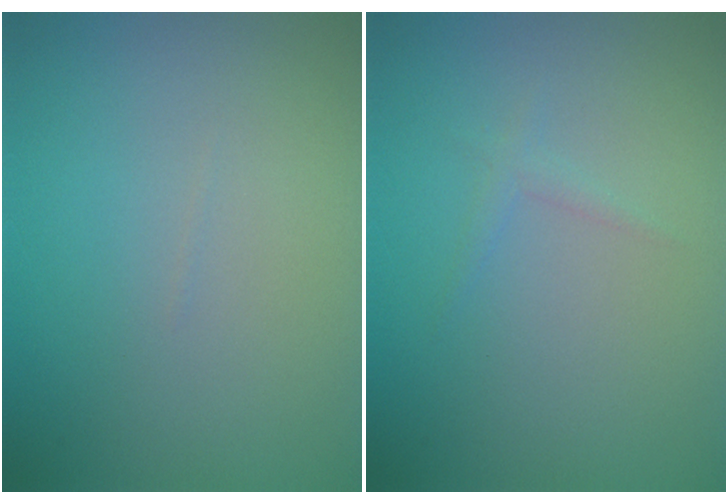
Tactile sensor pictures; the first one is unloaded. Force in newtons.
{"total": 0.8, "press": 0.8, "slide": 0.1}